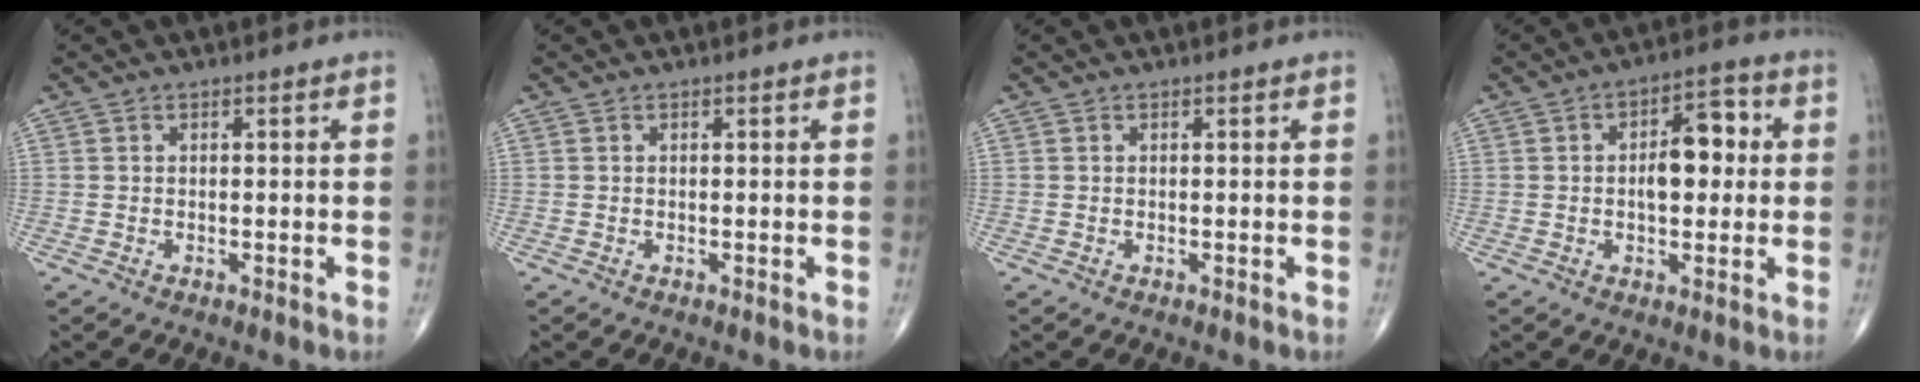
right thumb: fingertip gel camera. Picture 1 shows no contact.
{"total": 0.0}
{"total": 0.0}
{"total": 8.8, "force": [0.7, 4.7, 7.4], "torque": [-0.084, 0.016, 0.004]}